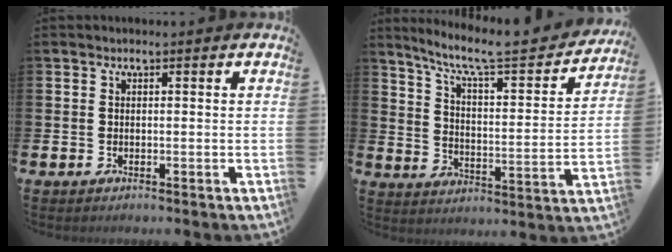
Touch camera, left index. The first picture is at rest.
{"total": 8.6, "force": [7.3, 1.4, 4.3], "torque": [-0.102, -0.051, 0.115]}